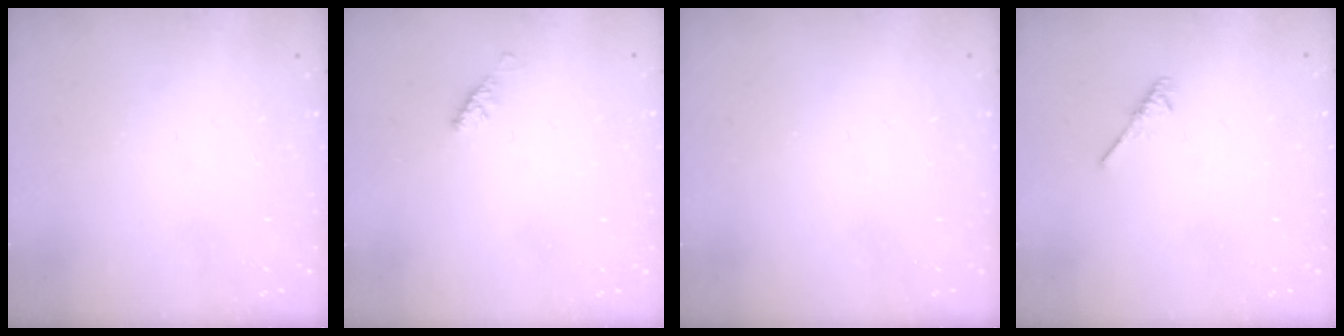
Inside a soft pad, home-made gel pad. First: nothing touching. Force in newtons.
{"total": 2.9, "press": 2.8, "slide": 0.6}
{"total": 0.0}
{"total": 1.9, "press": 1.9, "slide": 0.4}